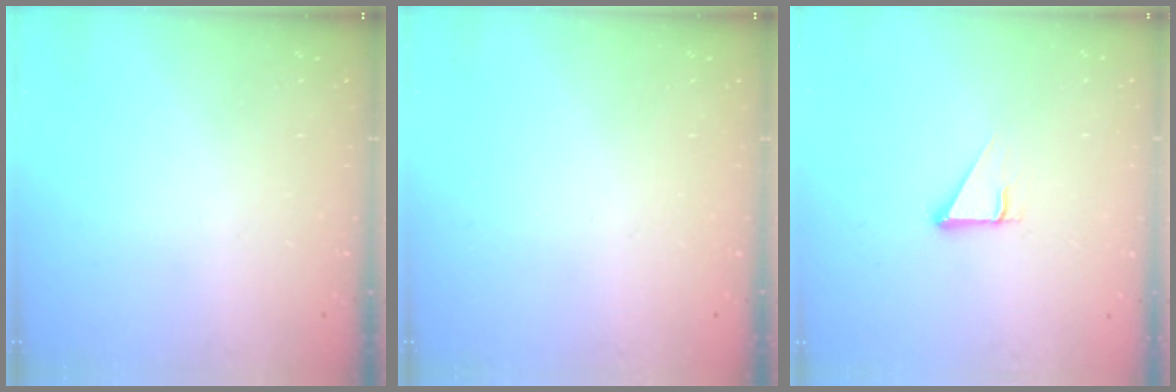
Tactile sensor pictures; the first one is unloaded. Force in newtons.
{"total": 0.0}
{"total": 2.9, "press": 2.8, "slide": 0.2}